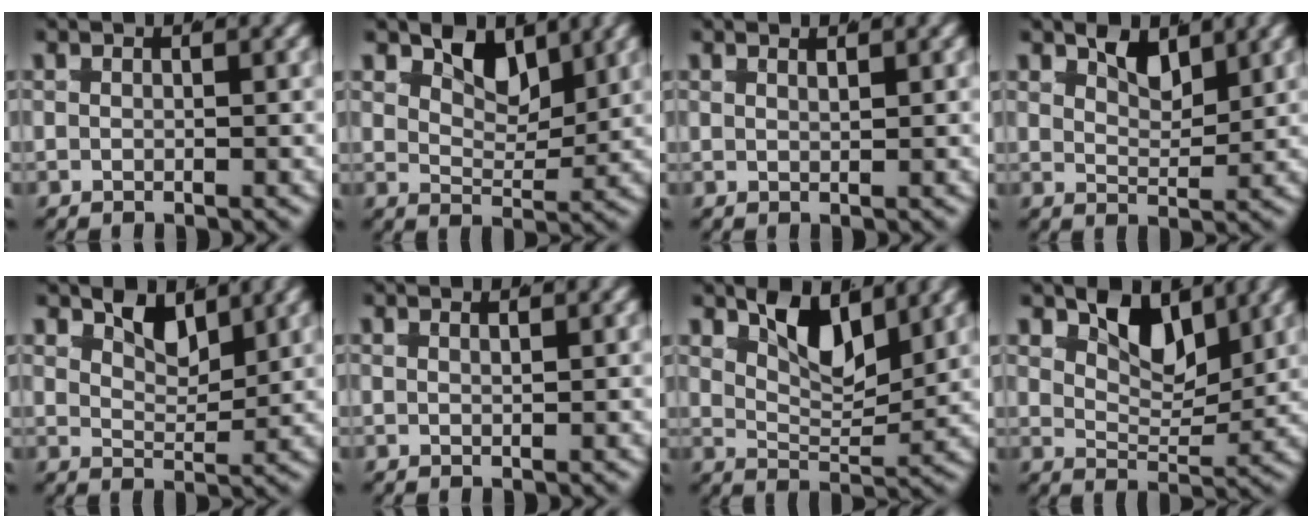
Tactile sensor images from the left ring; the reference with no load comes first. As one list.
[{"total": 5.6, "force": [2.8, 3.6, 3.3], "torque": [-0.066, -0.013, 0.045]}, {"total": 1.0, "force": [0.9, 0.2, 0.5], "torque": [-0.002, -0.001, 0.015]}, {"total": 3.4, "force": [2.1, 1.9, 1.9], "torque": [-0.042, -0.020, 0.036]}, {"total": 4.2, "force": [2.4, 2.5, 2.4], "torque": [-0.052, -0.018, 0.039]}, {"total": 0.7, "force": [0.6, 0.1, 0.2], "torque": [0.000, -0.002, 0.011]}, {"total": 6.2, "force": [2.8, 3.4, 4.2], "torque": [-0.079, -0.011, 0.043]}, {"total": 6.4, "force": [3.0, 4.0, 4.0], "torque": [-0.079, -0.013, 0.046]}]